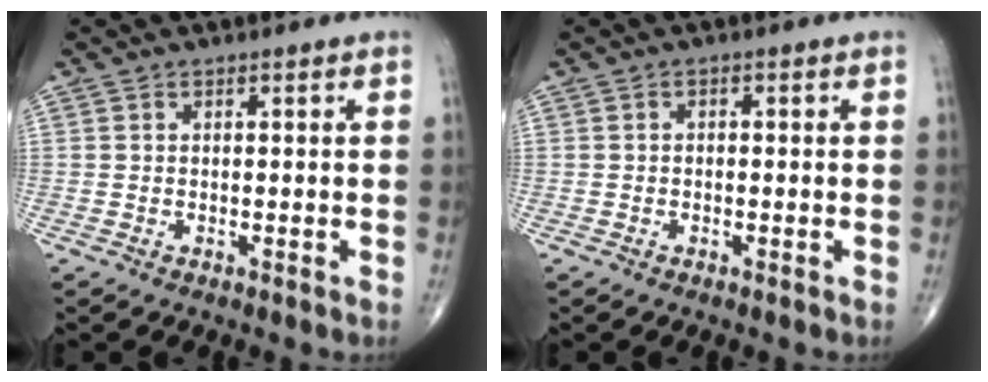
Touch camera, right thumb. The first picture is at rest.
{"total": 0.6, "force": [-0.2, 0.4, 0.4], "torque": [-0.006, 0.002, -0.006]}